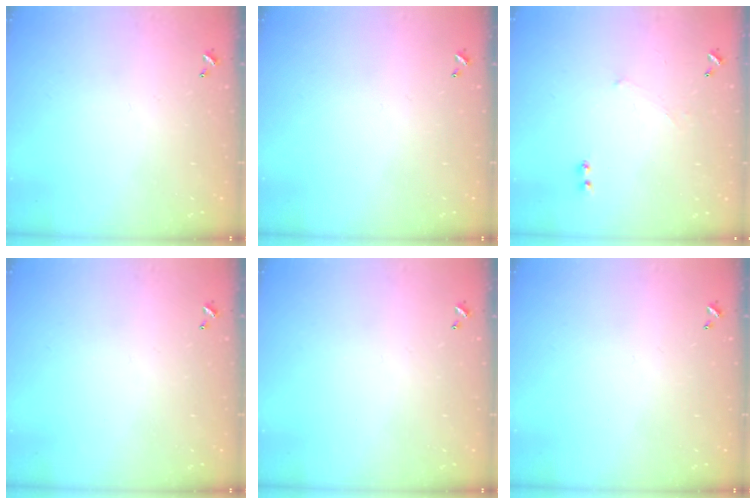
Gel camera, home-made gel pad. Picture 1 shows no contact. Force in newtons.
{"total": 0.0}
{"total": 1.2, "press": 1.1, "slide": 0.5}
{"total": 0.0}
{"total": 0.0}
{"total": 0.0}